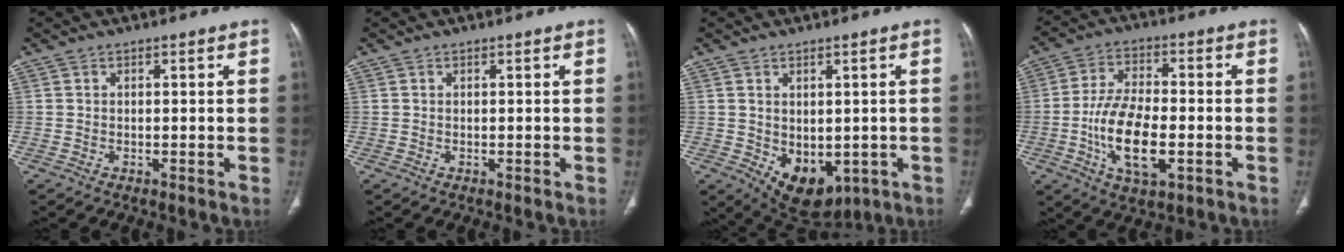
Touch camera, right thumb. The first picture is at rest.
{"total": 0.0}
{"total": 9.1, "force": [-1.5, 5.7, 7.0], "torque": [-0.082, -0.008, 0.008]}
{"total": 13.5, "force": [-3.3, 6.3, 11.5], "torque": [-0.209, 0.009, -0.058]}